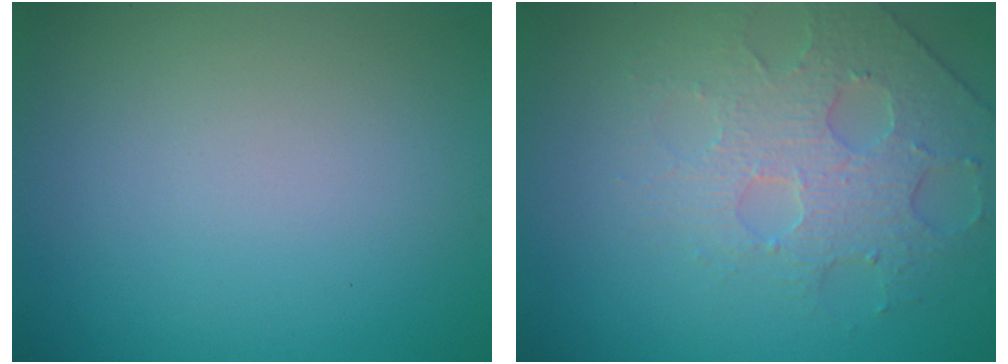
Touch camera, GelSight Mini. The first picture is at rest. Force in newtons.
{"total": 3.8, "press": 3.6, "slide": 1.1}